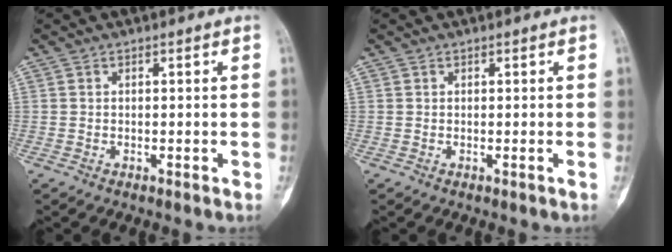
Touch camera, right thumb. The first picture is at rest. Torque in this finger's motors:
{"motor_torque": [-0.02, 0.25, -0.05, 0.15, 0.03]}